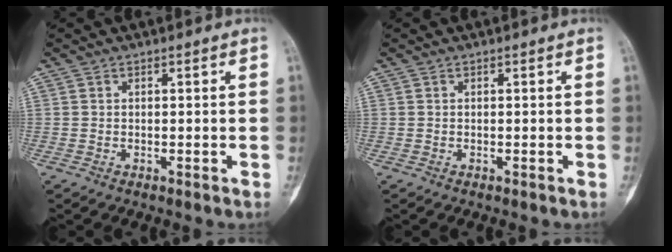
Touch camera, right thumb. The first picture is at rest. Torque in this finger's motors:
{"motor_torque": [0.02, 0.31, -0.23, -0.03, -0.03]}